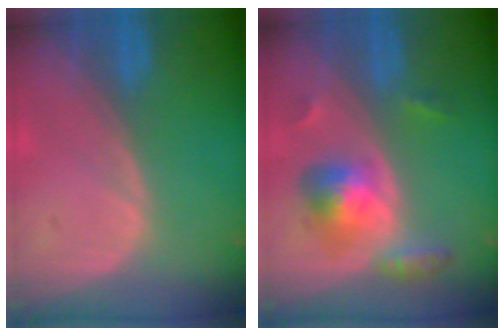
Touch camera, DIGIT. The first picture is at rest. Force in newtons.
{"total": 5.8, "press": 5.8, "slide": 0.2}